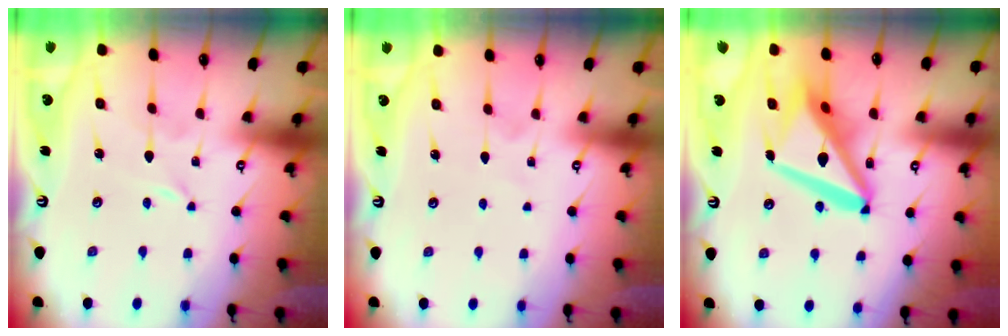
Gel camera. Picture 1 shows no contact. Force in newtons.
{"total": 2.9, "press": 2.9, "slide": 0.3}
{"total": 17.6, "press": 17.4, "slide": 2.1}